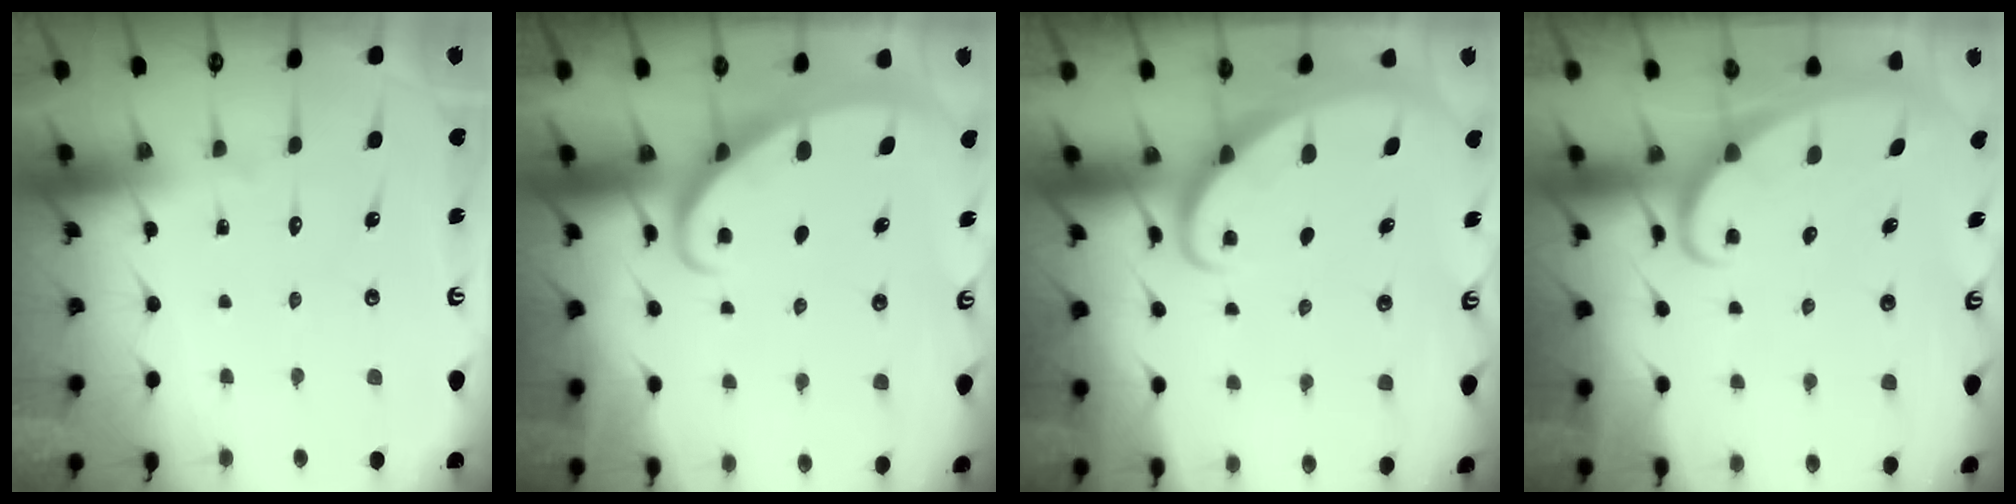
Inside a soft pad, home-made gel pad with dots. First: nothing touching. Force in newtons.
{"total": 2.6, "press": 2.6, "slide": 0.4}
{"total": 1.7, "press": 1.7, "slide": 0.2}
{"total": 2.3, "press": 2.3, "slide": 0.2}